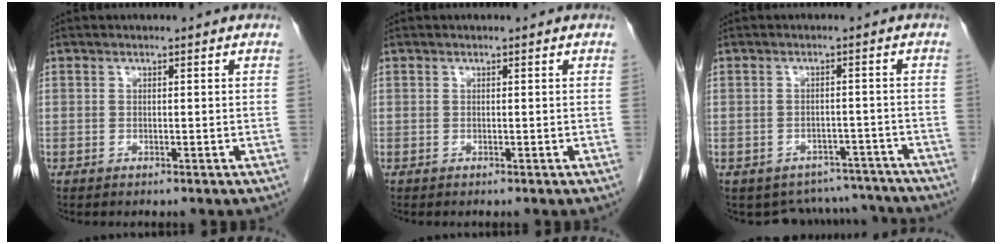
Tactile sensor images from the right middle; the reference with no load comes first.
{"total": 0.0}
{"total": 9.4, "force": [-8.5, 4.0, 0.0], "torque": [0.010, 0.031, -0.096]}